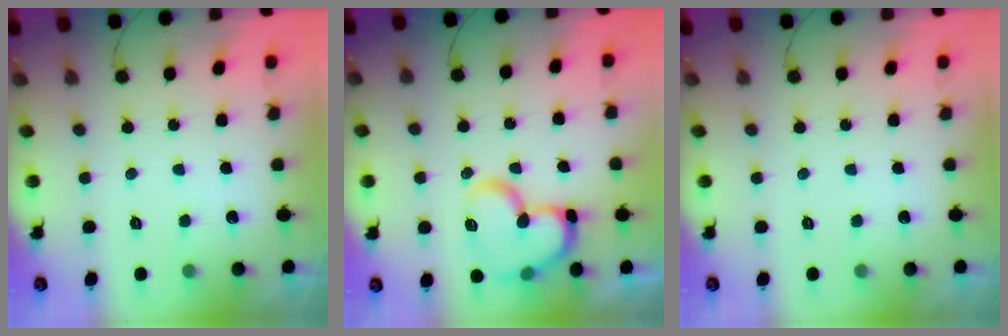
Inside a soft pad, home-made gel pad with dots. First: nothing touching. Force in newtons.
{"total": 15.6, "press": 15.4, "slide": 1.9}
{"total": 0.0}